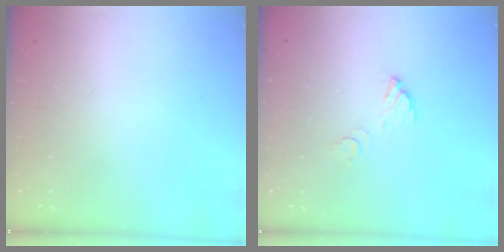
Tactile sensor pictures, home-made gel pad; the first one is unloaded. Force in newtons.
{"total": 3.7, "press": 3.7, "slide": 0.3}